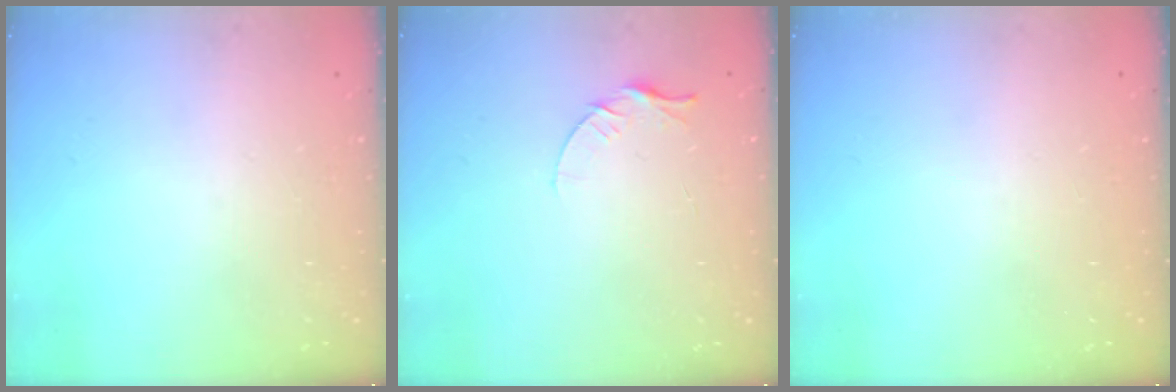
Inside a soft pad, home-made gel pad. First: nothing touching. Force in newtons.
{"total": 4.4, "press": 4.4, "slide": 0.5}
{"total": 0.0}